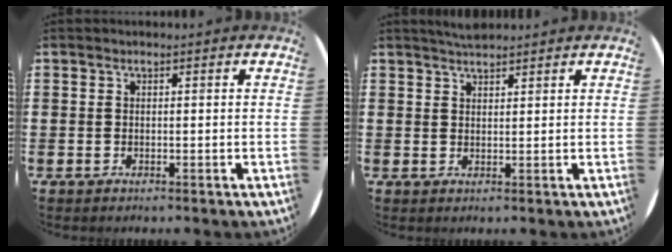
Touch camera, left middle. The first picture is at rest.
{"total": 2.0, "force": [2.0, 0.2, 0.3], "torque": [-0.010, 0.001, 0.038]}